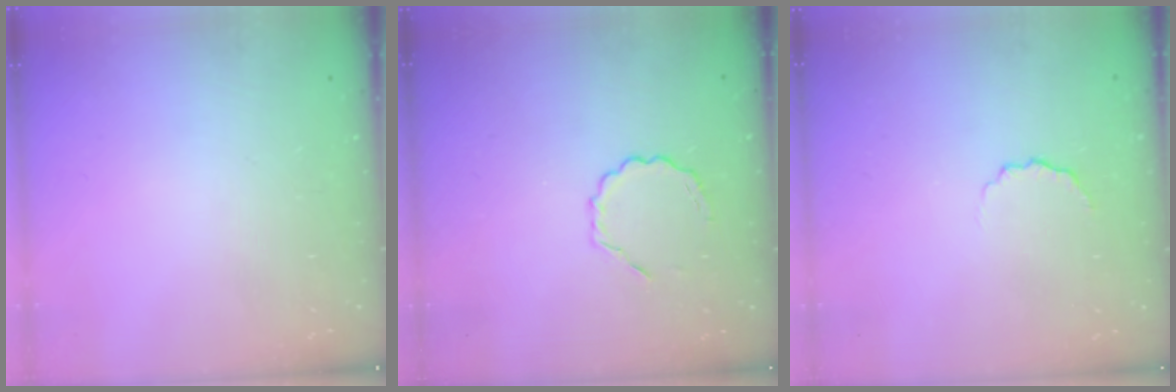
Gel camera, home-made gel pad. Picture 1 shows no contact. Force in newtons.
{"total": 3.8, "press": 3.6, "slide": 1.1}
{"total": 4.1, "press": 3.9, "slide": 1.2}